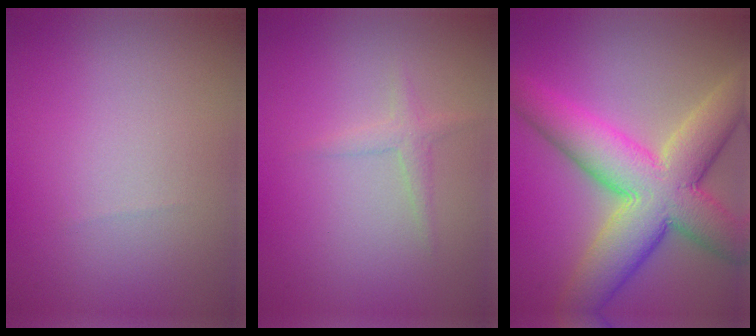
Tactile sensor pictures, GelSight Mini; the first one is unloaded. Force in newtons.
{"total": 1.3, "press": 1.3, "slide": 0.1}
{"total": 10.6, "press": 10.6, "slide": 0.8}